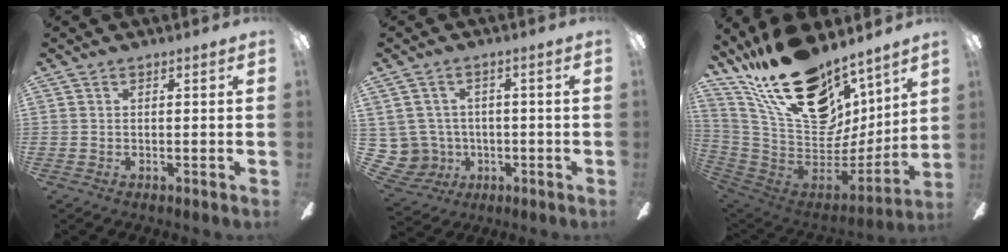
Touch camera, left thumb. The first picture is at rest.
{"total": 6.3, "force": [0.4, 6.3, 0.7], "torque": [-0.064, -0.007, 0.013]}
{"total": 27.1, "force": [18.6, 13.5, 14.4], "torque": [-0.259, -0.121, 0.350]}